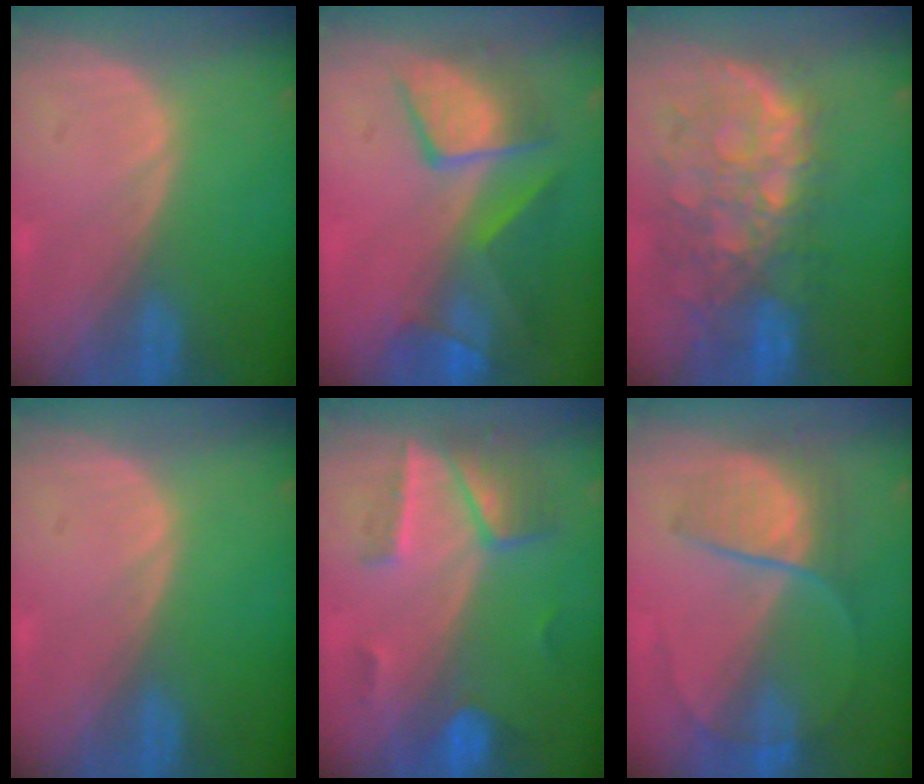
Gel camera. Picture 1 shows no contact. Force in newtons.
{"total": 9.1, "press": 8.5, "slide": 3.2}
{"total": 11.1, "press": 9.7, "slide": 5.5}
{"total": 0.0}
{"total": 7.2, "press": 6.4, "slide": 3.4}
{"total": 6.7, "press": 6.5, "slide": 1.7}